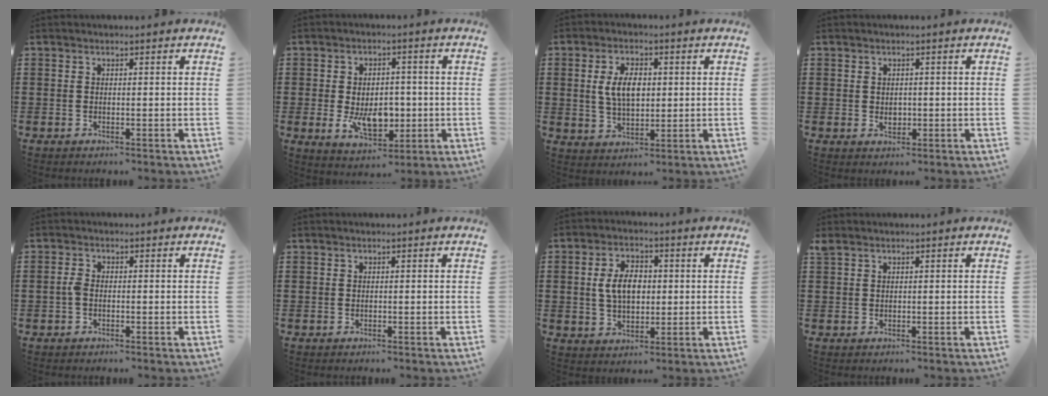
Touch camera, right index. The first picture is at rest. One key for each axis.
{"total": 7.5, "fx": -1.3, "fy": 4.5, "fz": 5.8, "tx": -0.090, "ty": -0.002, "tz": -0.027}
{"total": 6.2, "fx": 0.7, "fy": 2.9, "fz": 5.5, "tx": -0.108, "ty": 0.004, "tz": 0.006}
{"total": 1.4, "fx": 0.1, "fy": 1.1, "fz": 0.8, "tx": -0.017, "ty": 0.007, "tz": 0.000}
{"total": 1.8, "fx": -0.5, "fy": 0.9, "fz": 1.5, "tx": -0.045, "ty": -0.004, "tz": -0.014}
{"total": 0.0}
{"total": 6.1, "fx": 0.4, "fy": 3.7, "fz": 4.8, "tx": -0.106, "ty": 0.006, "tz": -0.002}
{"total": 0.7, "fx": 0.4, "fy": 0.2, "fz": 0.5, "tx": -0.011, "ty": 0.001, "tz": 0.008}